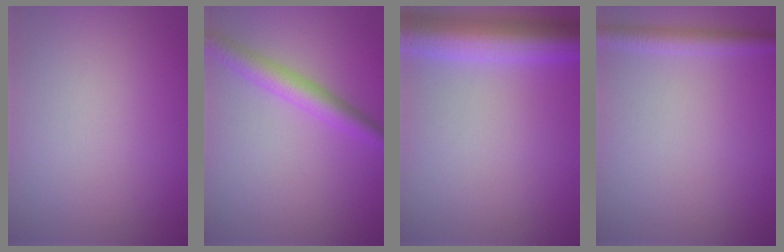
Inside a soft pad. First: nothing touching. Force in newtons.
{"total": 3.3, "press": 3.3, "slide": 0.1}
{"total": 7.9, "press": 7.8, "slide": 0.4}
{"total": 2.3, "press": 2.3, "slide": 0.1}